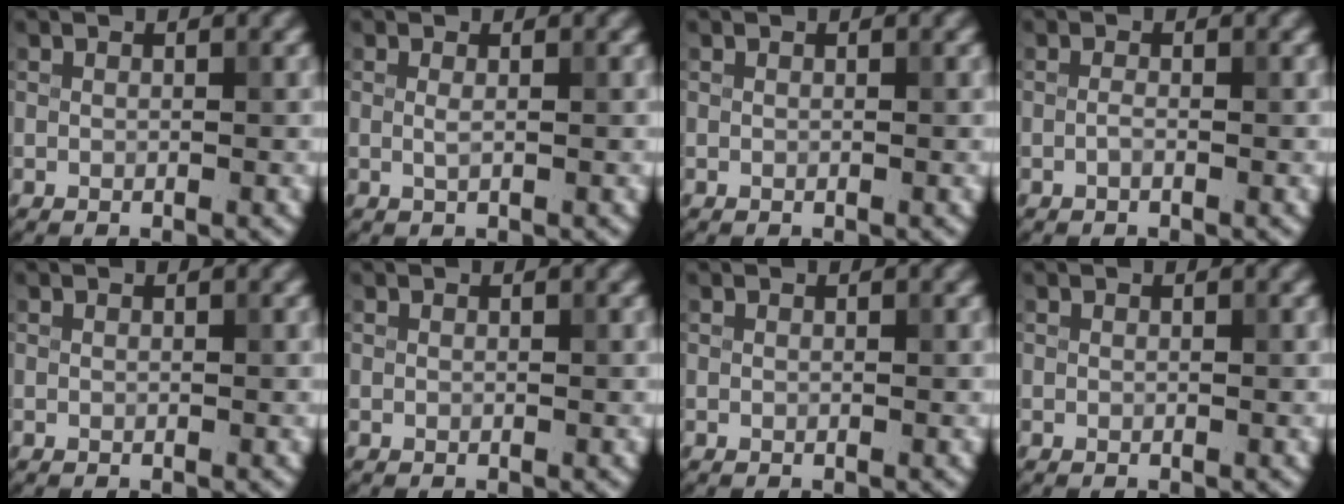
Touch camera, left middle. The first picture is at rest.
{"total": 0.7, "force": [0.1, 0.2, 0.7], "torque": [-0.014, 0.000, 0.001]}
{"total": 0.0}
{"total": 0.6, "force": [-0.3, 0.2, 0.6], "torque": [-0.014, 0.000, -0.007]}
{"total": 0.0}
{"total": 0.0}
{"total": 0.0}
{"total": 0.0}